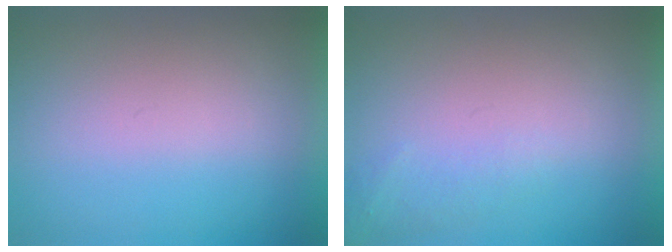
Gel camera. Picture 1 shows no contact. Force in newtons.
{"total": 1.4}